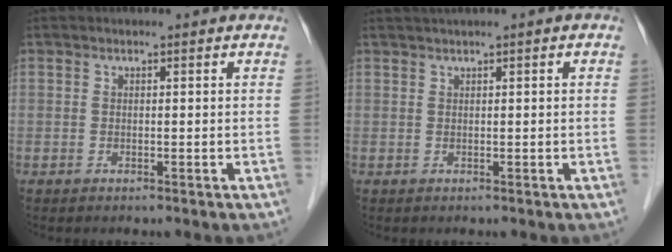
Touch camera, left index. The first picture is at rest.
{"total": 1.7, "force": [1.0, -0.1, 1.3], "torque": [-0.029, 0.016, 0.022]}